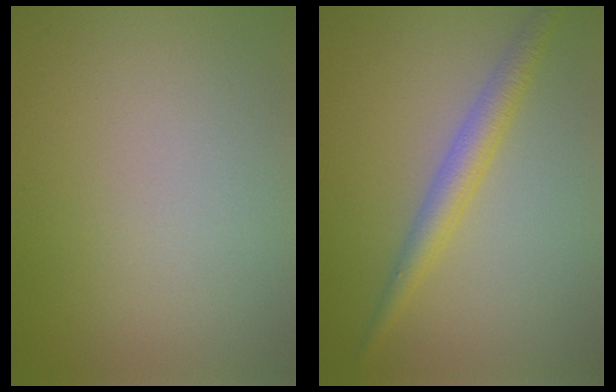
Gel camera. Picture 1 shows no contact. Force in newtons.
{"total": 2.9, "press": 2.9, "slide": 0.1}